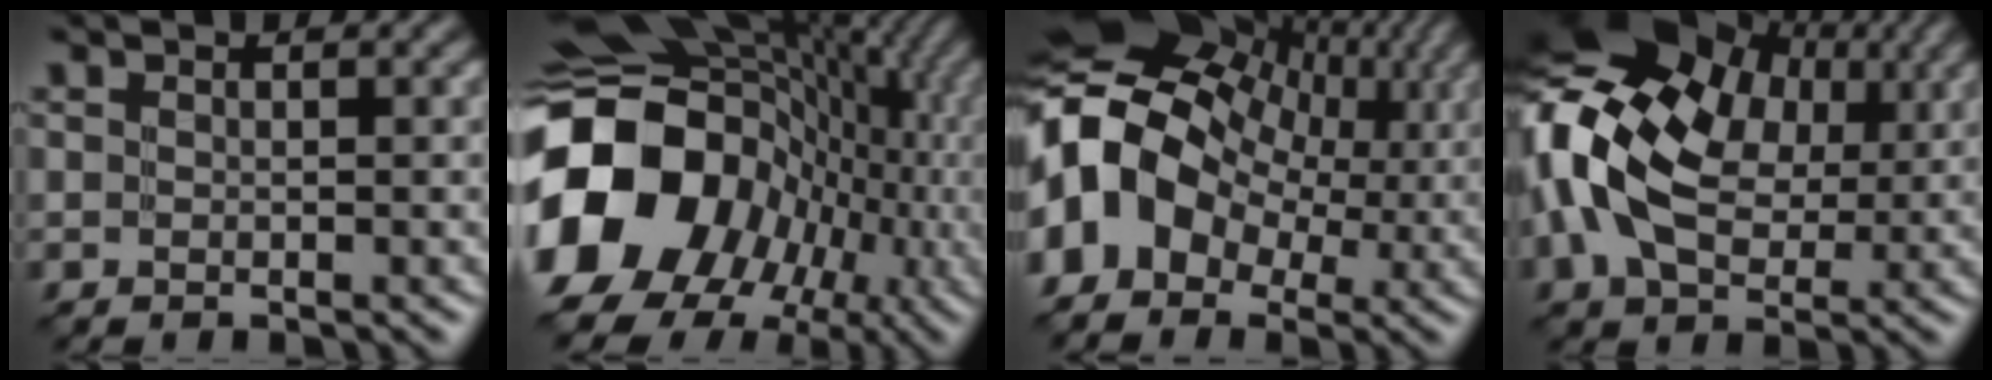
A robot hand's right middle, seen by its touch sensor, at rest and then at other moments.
{"total": 18.2, "force": [-2.8, 14.8, 10.2], "torque": [-0.219, -0.008, -0.050]}
{"total": 14.4, "force": [-0.1, 11.2, 9.1], "torque": [-0.178, 0.019, -0.006]}
{"total": 15.2, "force": [3.1, 10.6, 10.4], "torque": [-0.203, 0.023, 0.052]}